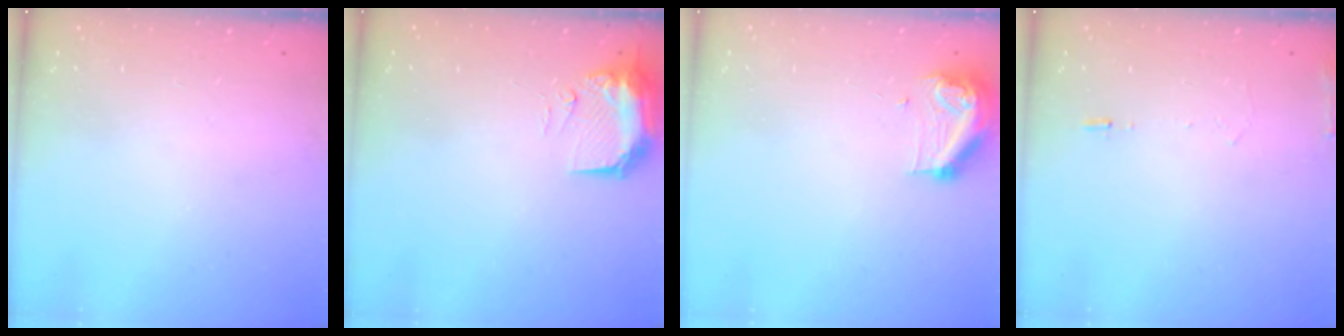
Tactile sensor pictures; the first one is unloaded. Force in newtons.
{"total": 11.4, "press": 10.0, "slide": 5.4}
{"total": 9.8, "press": 9.8, "slide": 0.5}
{"total": 6.4, "press": 6.2, "slide": 1.5}